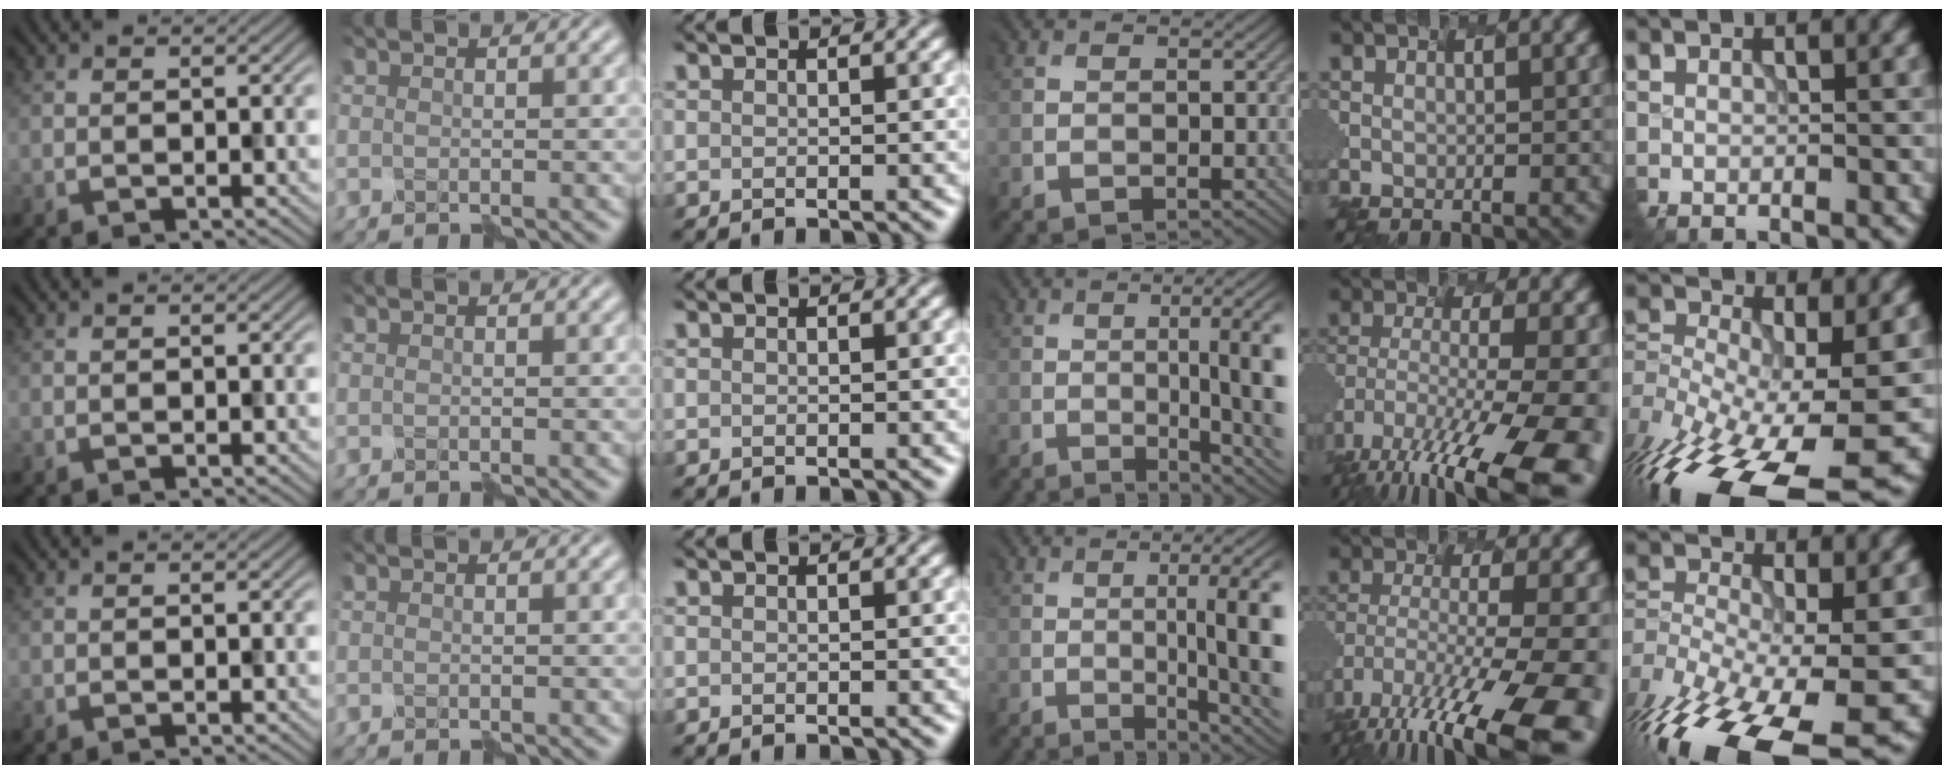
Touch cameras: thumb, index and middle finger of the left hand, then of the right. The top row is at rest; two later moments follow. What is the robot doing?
{"motion": "shake", "object": "plastic piggy bank"}